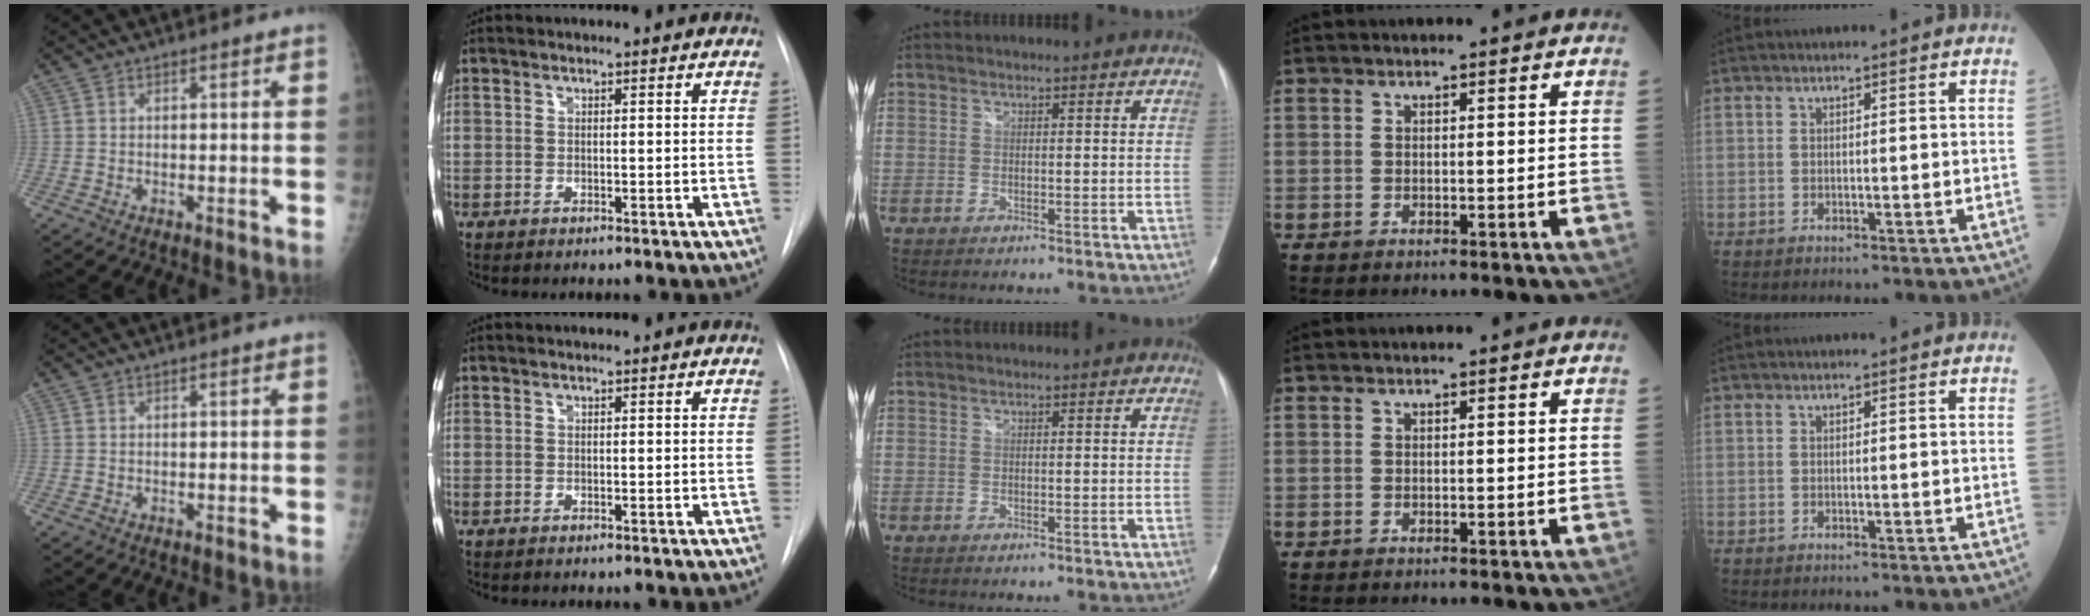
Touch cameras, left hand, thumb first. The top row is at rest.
{}